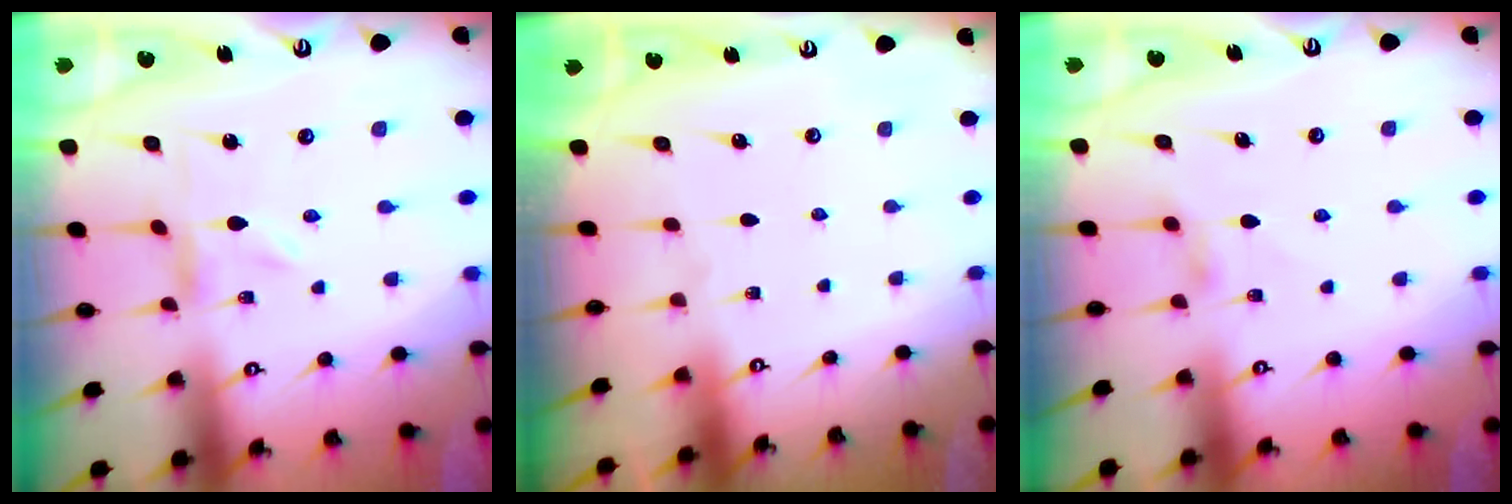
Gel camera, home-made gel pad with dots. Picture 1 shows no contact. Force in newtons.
{"total": 0.0}
{"total": 1.6, "press": 1.6, "slide": 0.4}